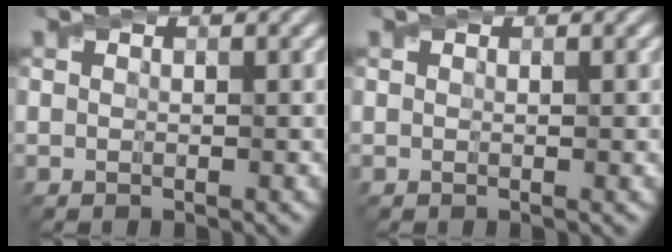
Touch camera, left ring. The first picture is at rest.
{"total": 0.6, "force": [0.1, 0.1, 0.6], "torque": [-0.006, 0.002, -0.001]}